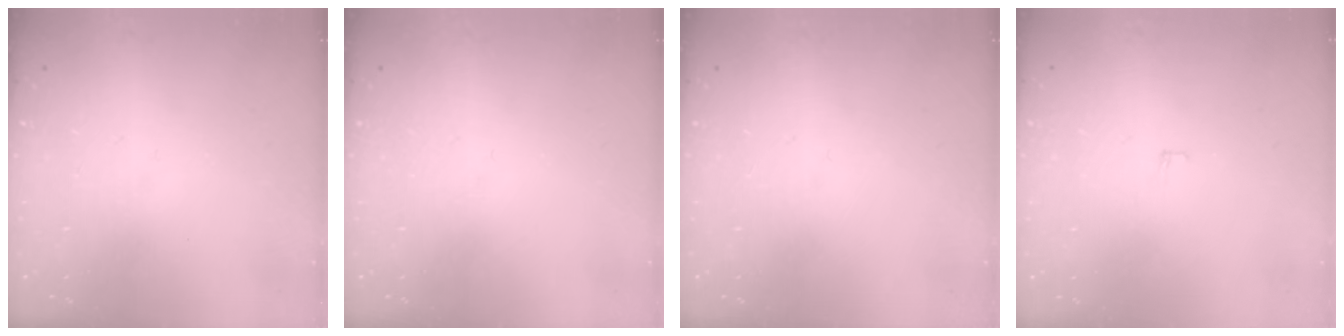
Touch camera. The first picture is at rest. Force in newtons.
{"total": 0.0}
{"total": 0.0}
{"total": 2.4, "press": 2.4, "slide": 0.2}